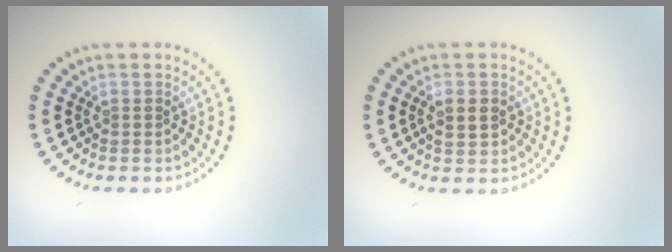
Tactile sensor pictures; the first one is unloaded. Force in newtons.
{"total": 1.7, "press": 1.7, "slide": 0.2}